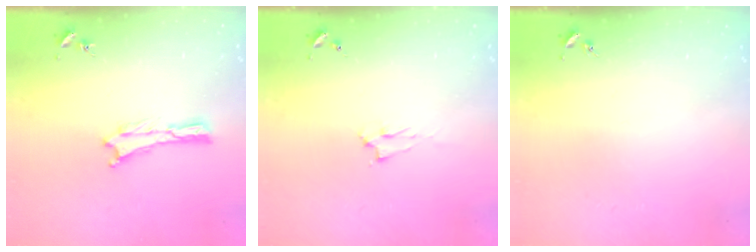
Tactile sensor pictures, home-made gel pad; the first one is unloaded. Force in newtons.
{"total": 1.4, "press": 1.3, "slide": 0.3}
{"total": 0.0}